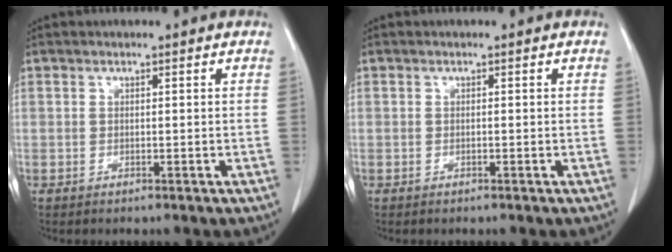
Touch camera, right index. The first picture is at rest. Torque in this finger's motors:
{"motor_torque": [0.21, 0.17, 0.03, 0.01]}